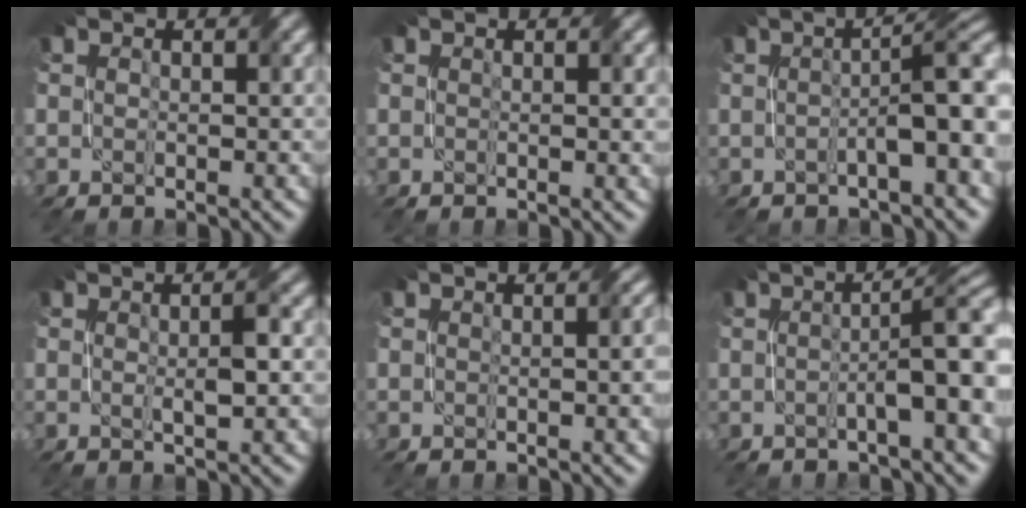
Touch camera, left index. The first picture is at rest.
{"total": 1.1, "force": [0.4, 0.2, 1.0], "torque": [-0.013, 0.000, 0.008]}
{"total": 5.8, "force": [-0.4, 1.1, 5.7], "torque": [-0.075, 0.017, -0.009]}
{"total": 2.0, "force": [0.2, 0.2, 2.0], "torque": [-0.033, 0.001, 0.003]}
{"total": 3.0, "force": [0.3, 1.1, 2.8], "torque": [-0.022, 0.009, 0.006]}
{"total": 6.3, "force": [-0.1, 1.2, 6.2], "torque": [-0.078, 0.014, -0.006]}